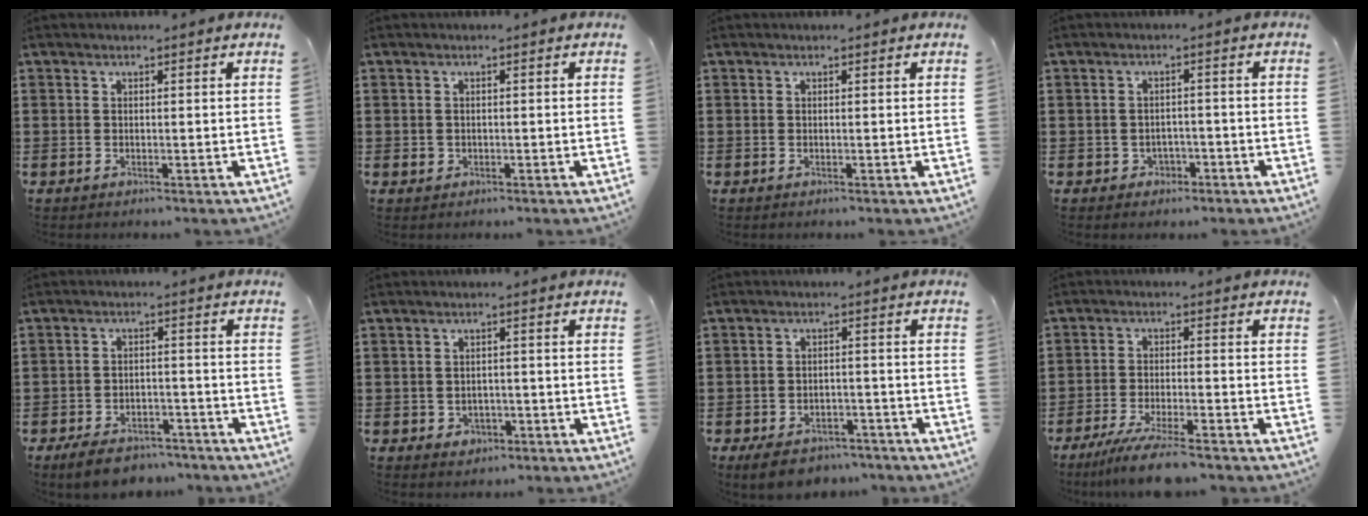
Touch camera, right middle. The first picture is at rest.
{"total": 0.8, "force": [-0.1, 0.8, 0.3], "torque": [-0.007, 0.006, -0.004]}
{"total": 0.0}
{"total": 1.7, "force": [-1.3, 1.1, 0.2], "torque": [-0.013, -0.003, -0.029]}
{"total": 4.8, "force": [-4.5, 1.3, 1.3], "torque": [-0.030, 0.008, -0.089]}
{"total": 1.6, "force": [-0.8, 1.3, 0.5], "torque": [-0.017, 0.000, -0.020]}
{"total": 4.1, "force": [-3.8, 1.3, 0.8], "torque": [-0.017, 0.009, -0.075]}
{"total": 6.5, "force": [-5.2, 0.3, 3.8], "torque": [-0.077, -0.014, -0.097]}